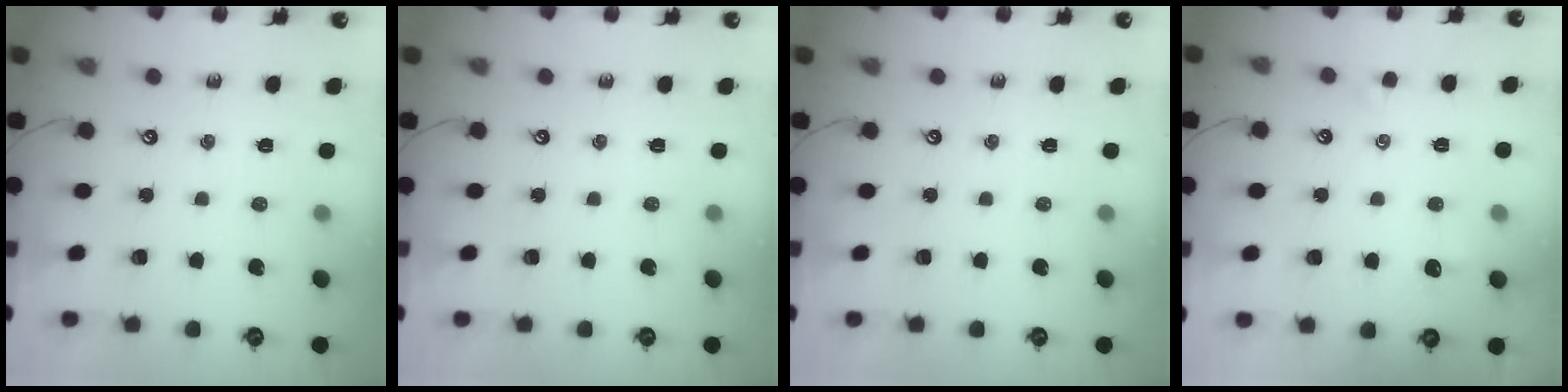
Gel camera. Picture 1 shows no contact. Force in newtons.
{"total": 0.0}
{"total": 0.0}
{"total": 1.0, "press": 0.8, "slide": 0.5}